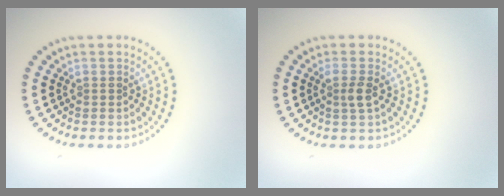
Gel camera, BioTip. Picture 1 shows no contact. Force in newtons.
{"total": 1.5, "press": 1.2, "slide": 0.9}